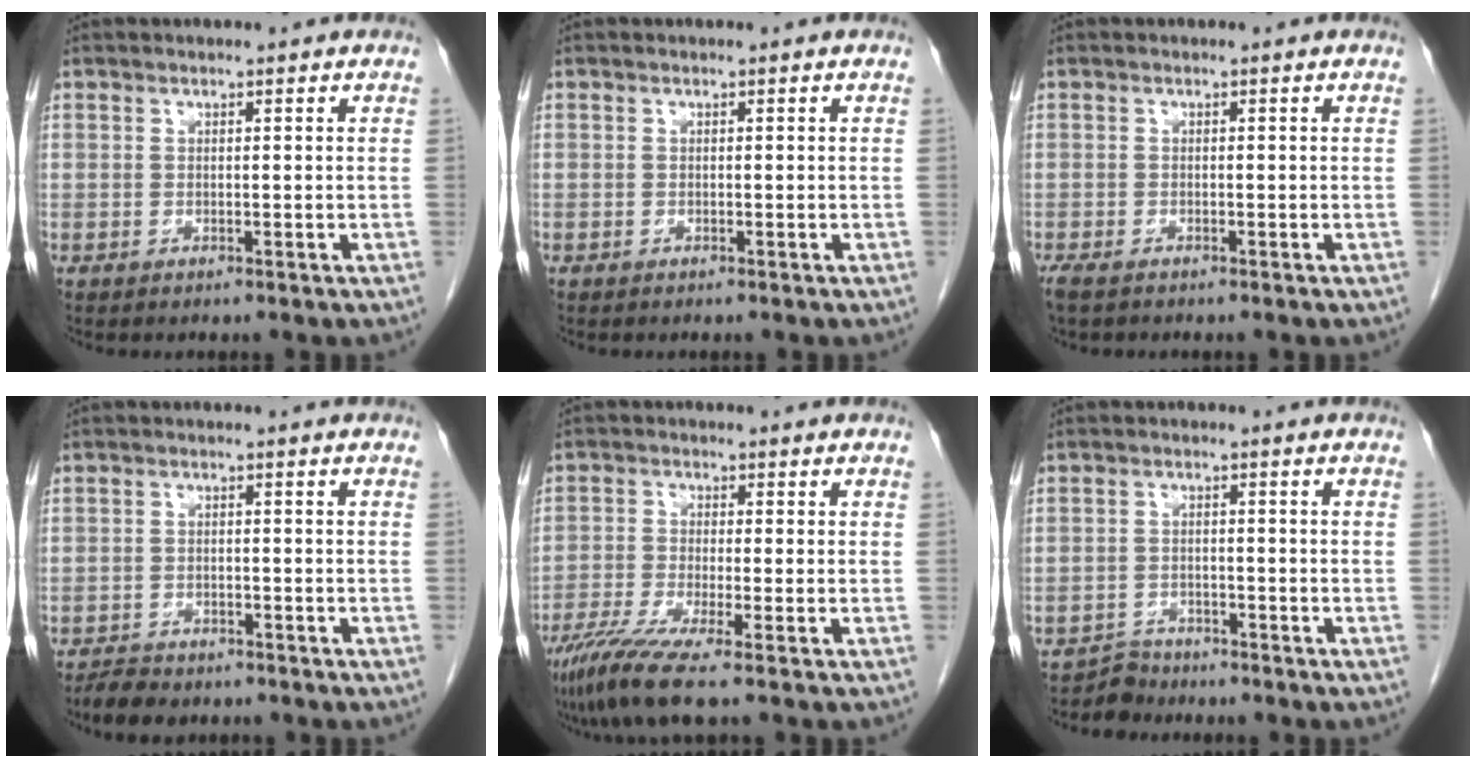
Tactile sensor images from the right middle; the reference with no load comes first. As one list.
[{"total": 0.0}, {"total": 2.4, "force": [-1.8, 0.8, 1.3], "torque": [-0.029, -0.008, -0.029]}, {"total": 4.1, "force": [-3.5, 1.6, 1.2], "torque": [-0.025, -0.003, -0.056]}, {"total": 7.1, "force": [-5.1, -0.6, 4.9], "torque": [-0.090, -0.025, -0.095]}, {"total": 2.6, "force": [-2.3, 0.8, -1.0], "torque": [0.019, 0.000, -0.041]}]